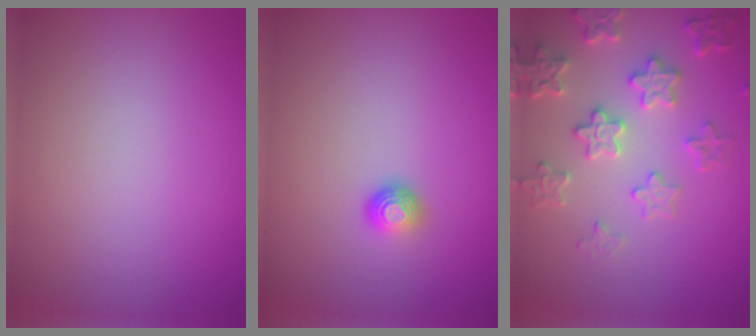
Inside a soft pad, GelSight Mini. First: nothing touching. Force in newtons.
{"total": 1.3, "press": 1.0, "slide": 0.9}
{"total": 4.5, "press": 3.9, "slide": 2.2}